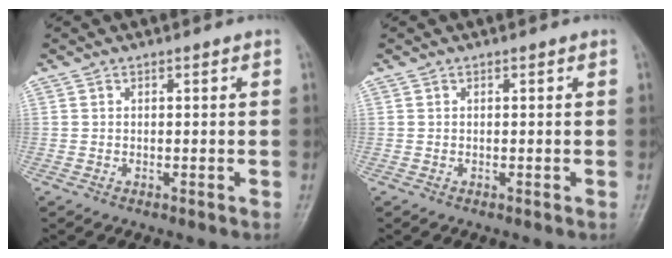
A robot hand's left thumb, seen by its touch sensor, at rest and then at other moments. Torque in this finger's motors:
{"motor_torque": [0.00, 0.00, 0.00, 0.00, 0.00]}